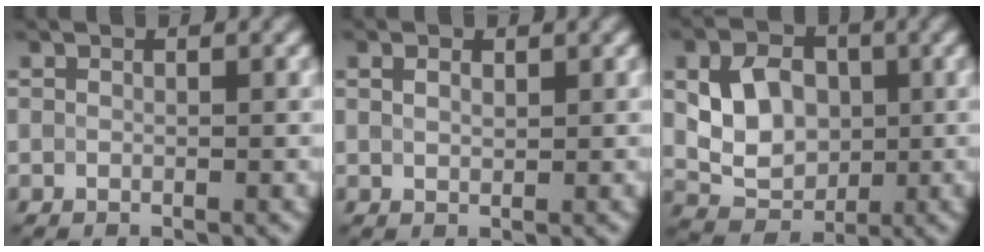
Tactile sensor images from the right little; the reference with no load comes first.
{"total": 1.3, "force": [0.7, 0.7, 0.8], "torque": [-0.015, 0.007, 0.012]}
{"total": 5.2, "force": [0.6, 4.1, 3.2], "torque": [-0.061, 0.001, 0.014]}